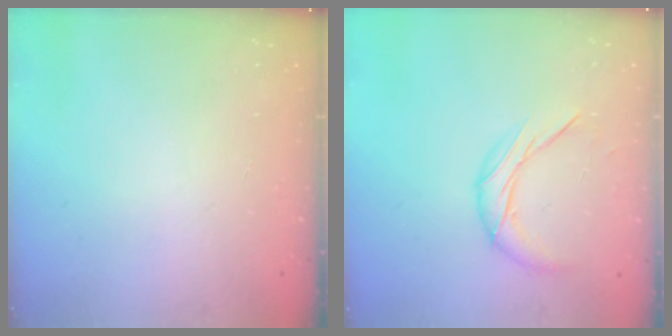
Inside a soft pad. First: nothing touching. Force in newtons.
{"total": 9.2, "press": 9.2, "slide": 0.4}